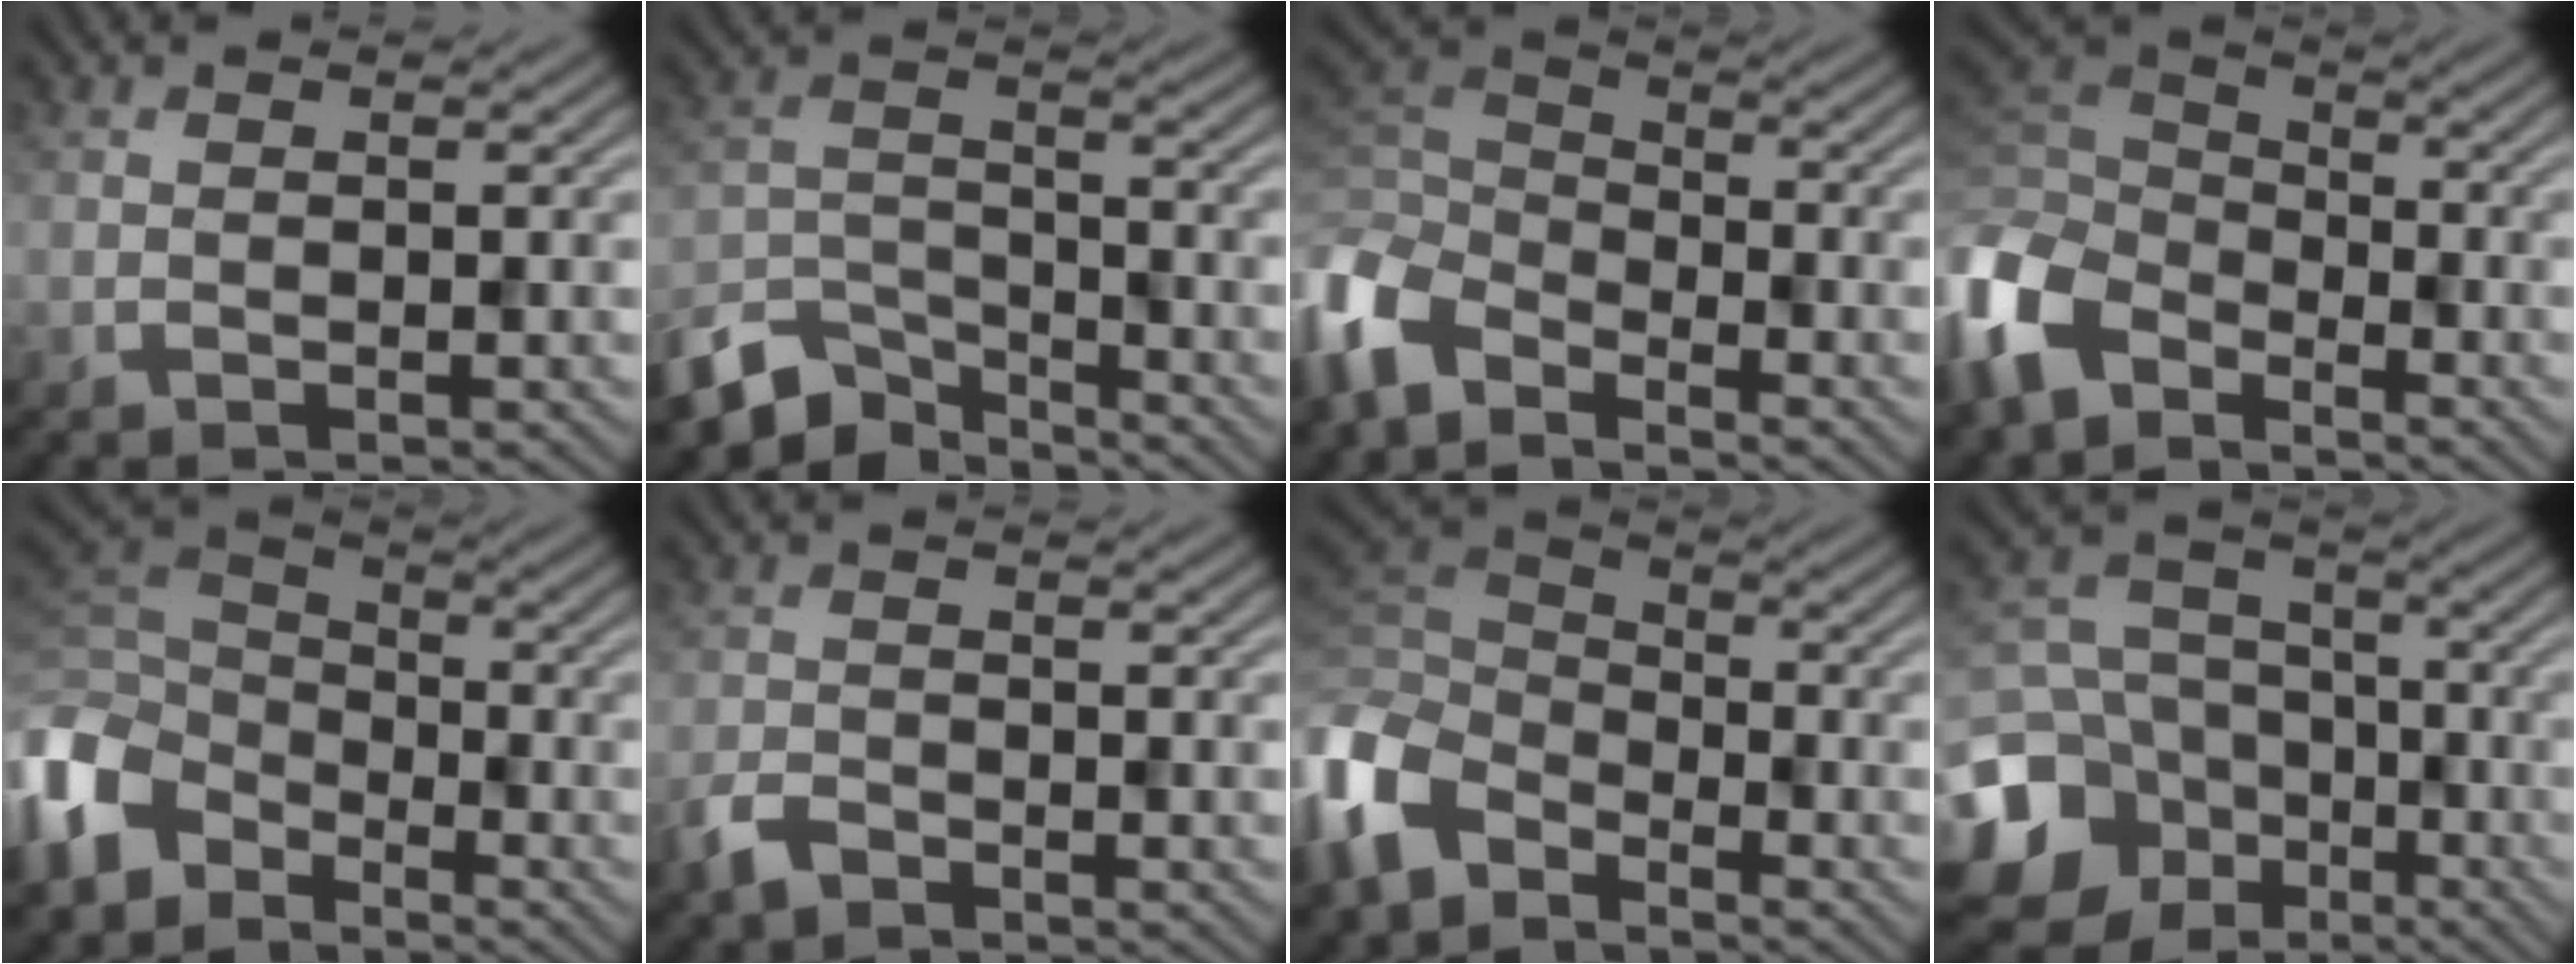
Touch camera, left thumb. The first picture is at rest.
{"total": 7.8, "force": [-6.6, 2.9, 2.9], "torque": [-0.064, -0.010, -0.142]}
{"total": 8.2, "force": [-5.8, 3.9, 4.2], "torque": [-0.114, -0.011, -0.137]}
{"total": 9.5, "force": [-5.6, 5.7, 5.2], "torque": [-0.145, -0.013, -0.132]}
{"total": 9.6, "force": [-5.7, 6.1, 4.8], "torque": [-0.136, -0.011, -0.133]}
{"total": 2.9, "force": [-2.3, 1.2, 1.3], "torque": [-0.029, -0.005, -0.057]}
{"total": 8.4, "force": [-5.1, 4.9, 4.5], "torque": [-0.124, -0.007, -0.125]}
{"total": 16.8, "force": [-7.4, 13.7, 6.4], "torque": [-0.211, -0.048, -0.135]}